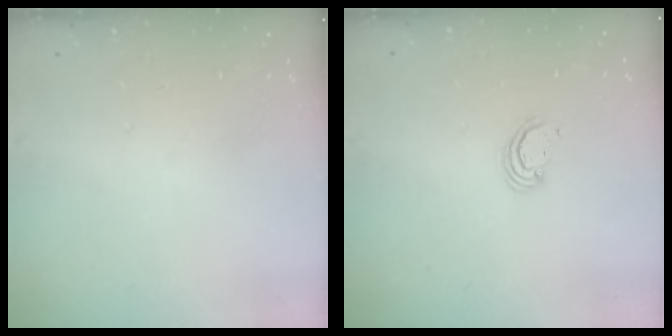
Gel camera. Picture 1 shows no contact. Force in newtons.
{"total": 2.3, "press": 2.3, "slide": 0.2}